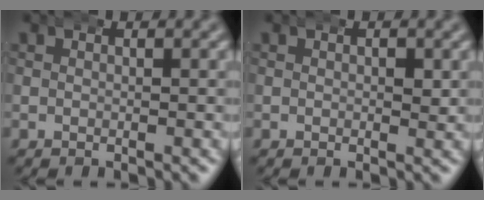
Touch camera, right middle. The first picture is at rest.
{"total": 0.7, "force": [0.2, 0.4, 0.5], "torque": [-0.006, -0.005, 0.002]}